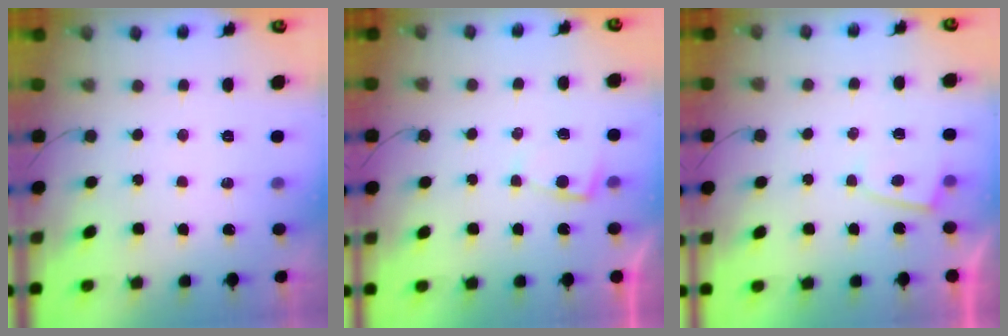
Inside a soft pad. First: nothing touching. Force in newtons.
{"total": 2.0, "press": 2.0, "slide": 0.3}
{"total": 2.3, "press": 2.3, "slide": 0.3}